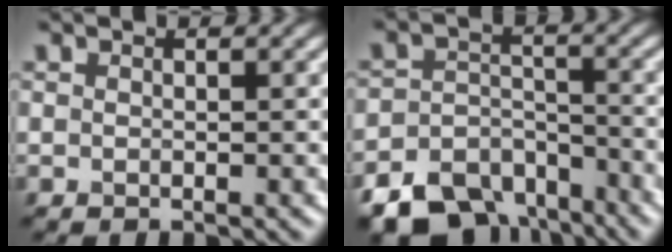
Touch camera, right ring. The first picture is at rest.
{"total": 8.8, "force": [-6.9, 4.9, 2.6], "torque": [-0.029, -0.013, -0.108]}